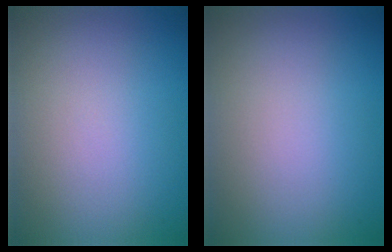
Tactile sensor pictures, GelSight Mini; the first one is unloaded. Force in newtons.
{"total": 0.0}